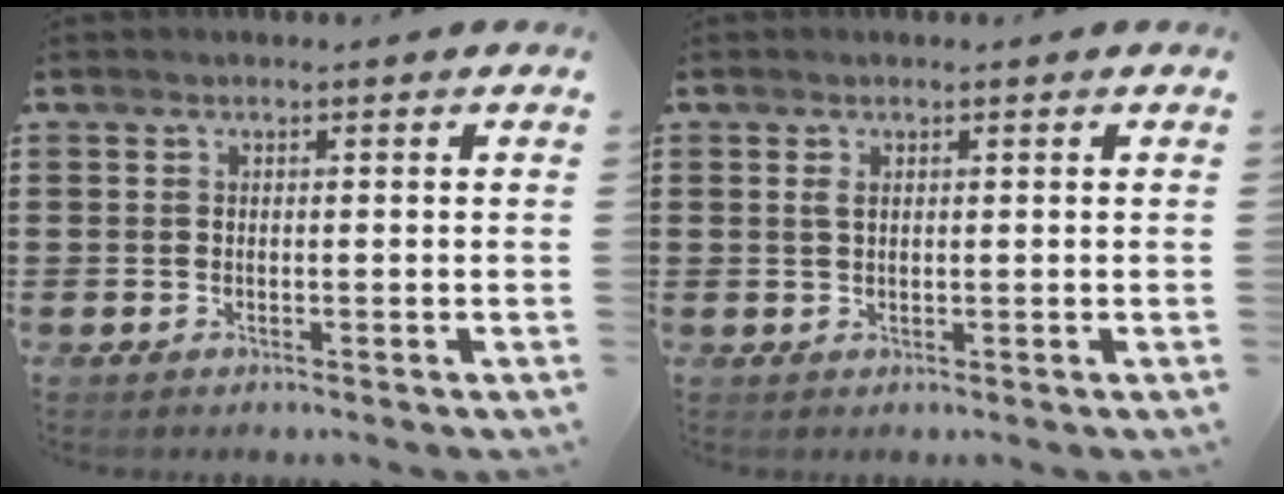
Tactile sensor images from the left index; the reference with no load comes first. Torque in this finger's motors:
{"motor_torque": [0.48, 0.44, 0.03, 0.05]}